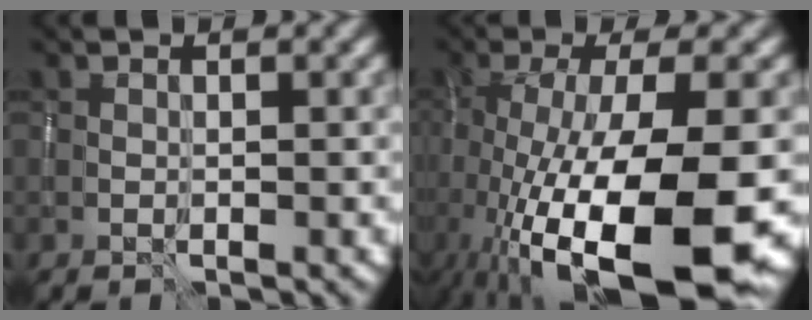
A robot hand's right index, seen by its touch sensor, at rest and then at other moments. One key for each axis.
{"total": 15.3, "fx": -5.1, "fy": 5.0, "fz": 13.5, "tx": -0.221, "ty": -0.030, "tz": -0.071}